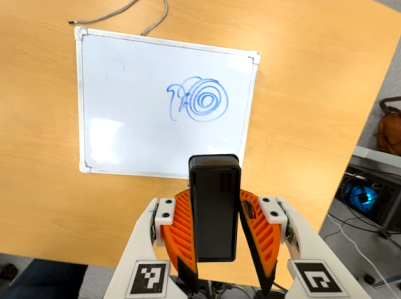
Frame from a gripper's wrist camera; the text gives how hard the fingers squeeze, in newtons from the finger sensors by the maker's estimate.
{"total": 5.0, "left": 4.6, "right": 5.3}